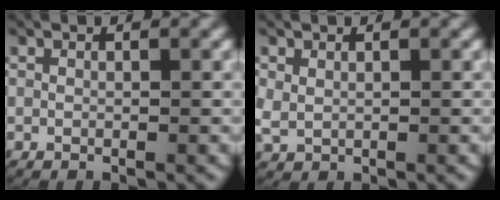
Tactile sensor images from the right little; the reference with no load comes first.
{"total": 2.0, "force": [0.4, 1.8, 0.8], "torque": [-0.029, -0.006, 0.017]}